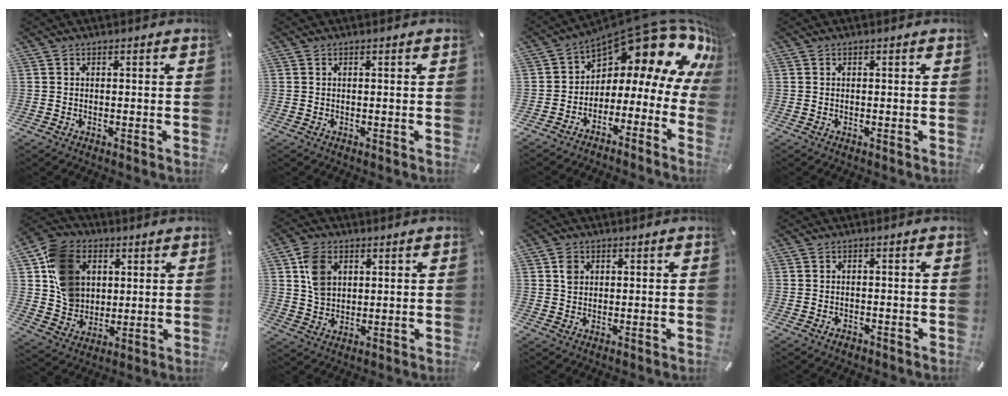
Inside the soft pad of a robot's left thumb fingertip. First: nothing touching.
{"total": 0.0}
{"total": 13.8, "force": [9.5, 6.1, 7.9], "torque": [-0.120, -0.082, 0.153]}
{"total": 0.0}
{"total": 14.1, "force": [3.9, 11.9, 6.4], "torque": [-0.135, -0.003, 0.080]}
{"total": 7.4, "force": [2.7, 5.8, 3.6], "torque": [-0.078, 0.006, 0.049]}
{"total": 2.5, "force": [0.8, 2.3, 0.8], "torque": [-0.005, 0.000, 0.009]}
{"total": 1.3, "force": [-0.9, 0.8, 0.3], "torque": [-0.008, 0.004, -0.021]}